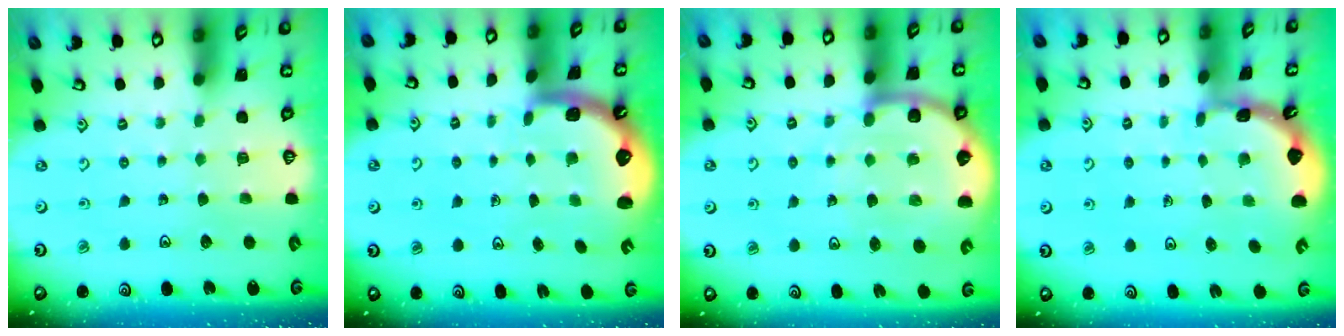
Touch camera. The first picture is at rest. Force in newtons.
{"total": 1.6, "press": 1.5, "slide": 0.6}
{"total": 9.0, "press": 8.8, "slide": 1.9}
{"total": 1.6, "press": 1.6, "slide": 0.2}